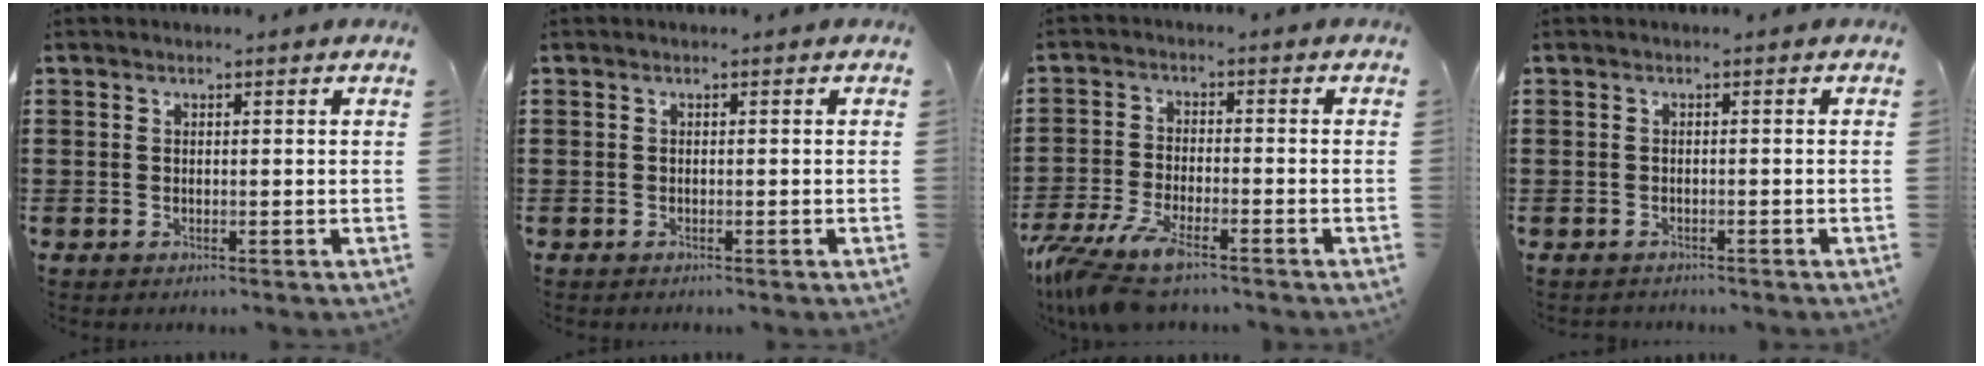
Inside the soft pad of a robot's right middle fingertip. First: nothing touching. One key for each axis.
{"total": 0.0}
{"total": 7.3, "fx": -5.8, "fy": 1.0, "fz": 4.2, "tx": -0.110, "ty": -0.016, "tz": -0.116}
{"total": 0.8, "fx": -0.7, "fy": 0.2, "fz": -0.2, "tx": 0.001, "ty": 0.001, "tz": -0.017}